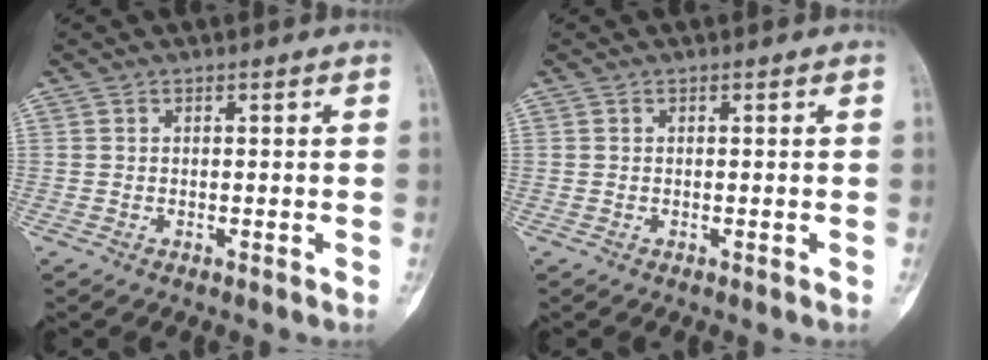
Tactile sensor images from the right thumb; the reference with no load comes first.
{"total": 0.0}